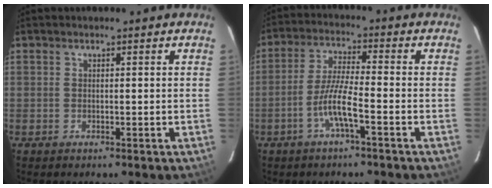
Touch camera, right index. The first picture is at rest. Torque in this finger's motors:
{"motor_torque": [1.35, -0.59, 0.72, 0.17]}